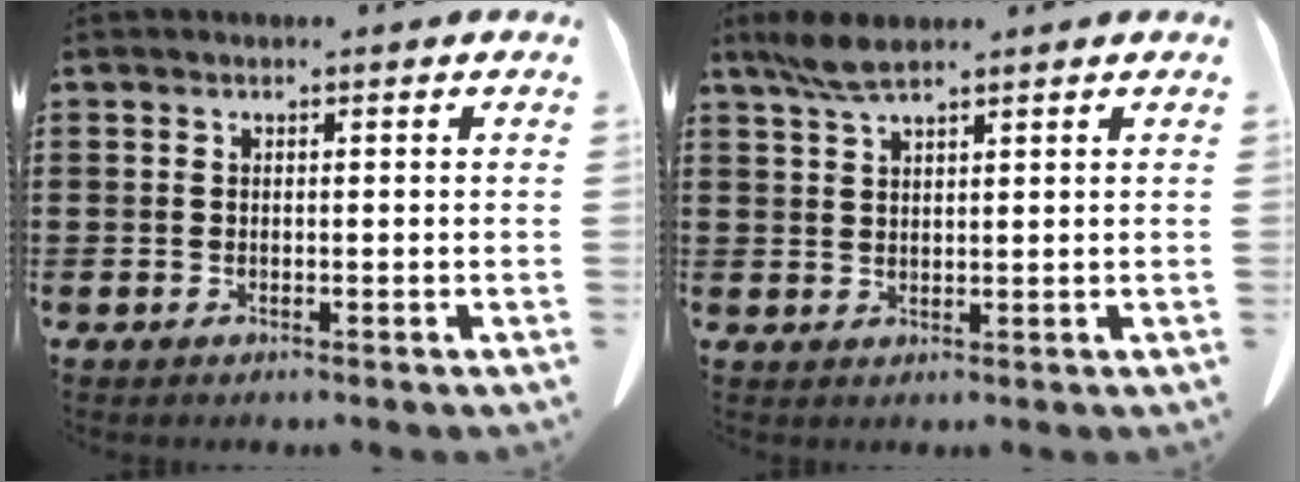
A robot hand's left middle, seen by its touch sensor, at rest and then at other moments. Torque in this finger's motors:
{"motor_torque": [0.48, -0.29, 0.25, 0.05]}